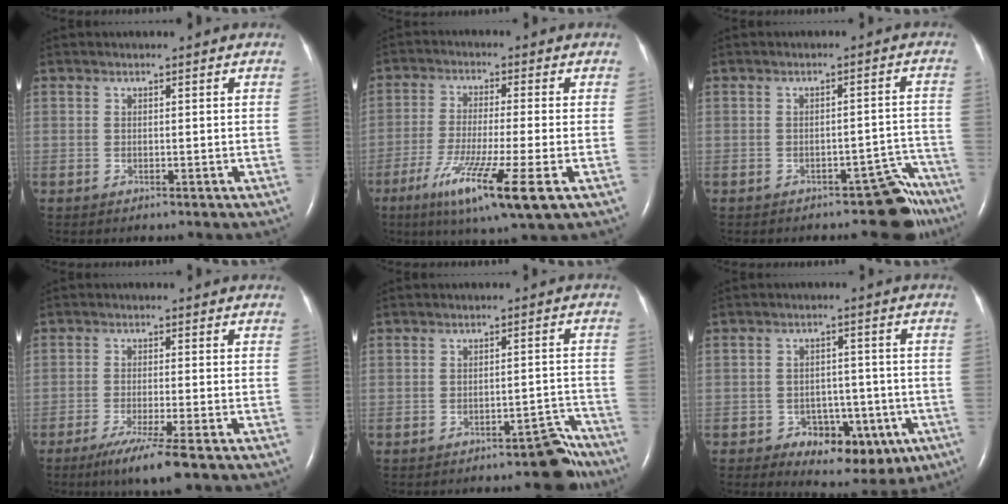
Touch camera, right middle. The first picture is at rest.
{"total": 12.5, "force": [-5.7, 0.2, 11.1], "torque": [-0.208, -0.040, -0.094]}
{"total": 5.3, "force": [-4.7, 2.1, 1.5], "torque": [0.013, 0.036, -0.060]}
{"total": 6.9, "force": [-4.4, -0.5, 5.3], "torque": [-0.093, -0.022, -0.076]}
{"total": 4.3, "force": [-3.9, 1.4, 1.4], "torque": [0.002, 0.022, -0.048]}
{"total": 8.7, "force": [-3.6, 5.9, 5.4], "torque": [-0.062, 0.016, -0.036]}